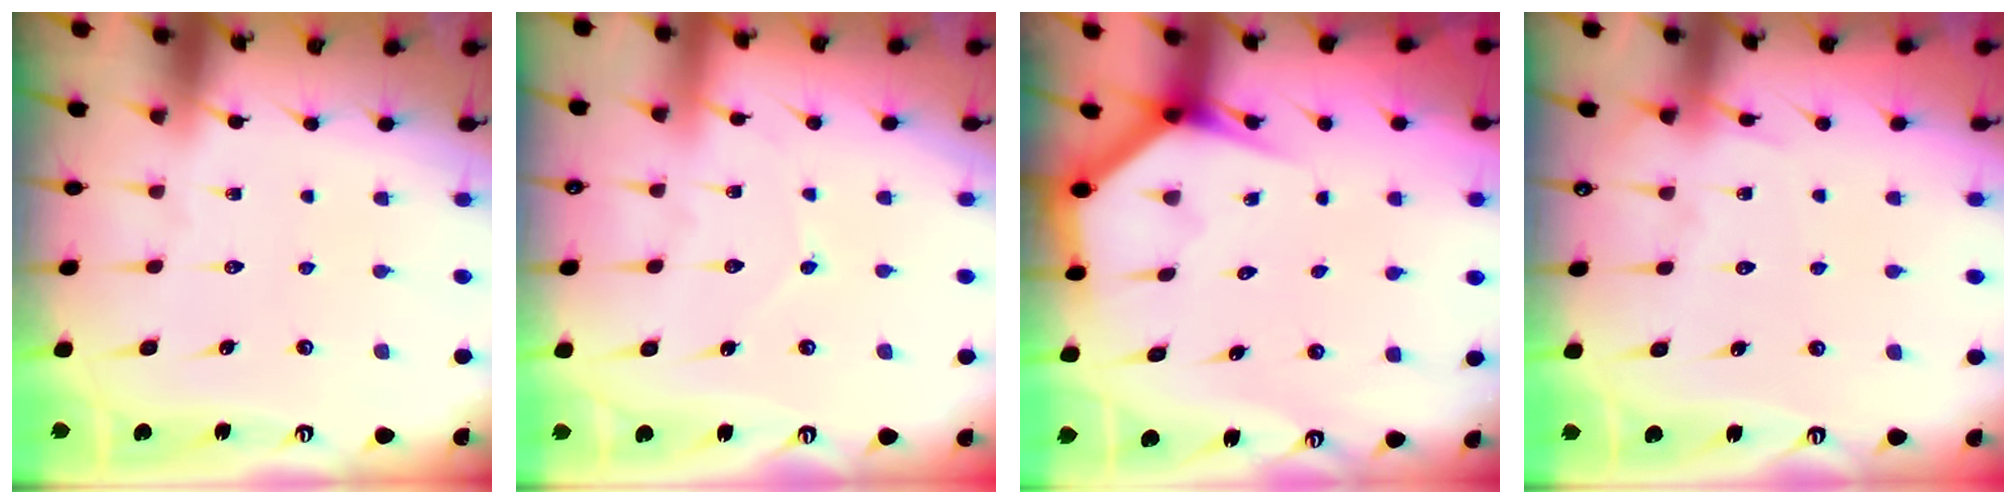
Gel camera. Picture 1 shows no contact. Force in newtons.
{"total": 5.3, "press": 5.3, "slide": 0.1}
{"total": 3.4, "press": 3.4, "slide": 0.3}
{"total": 3.8, "press": 3.8, "slide": 0.6}